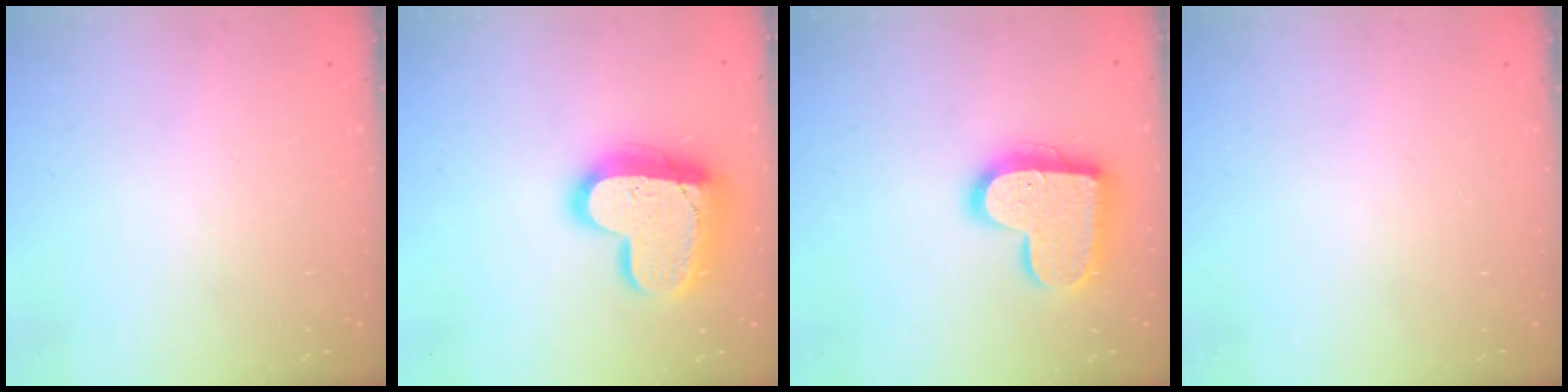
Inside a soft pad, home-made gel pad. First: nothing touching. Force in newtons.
{"total": 19.3, "press": 19.2, "slide": 2.0}
{"total": 17.6, "press": 17.5, "slide": 1.3}
{"total": 0.0}